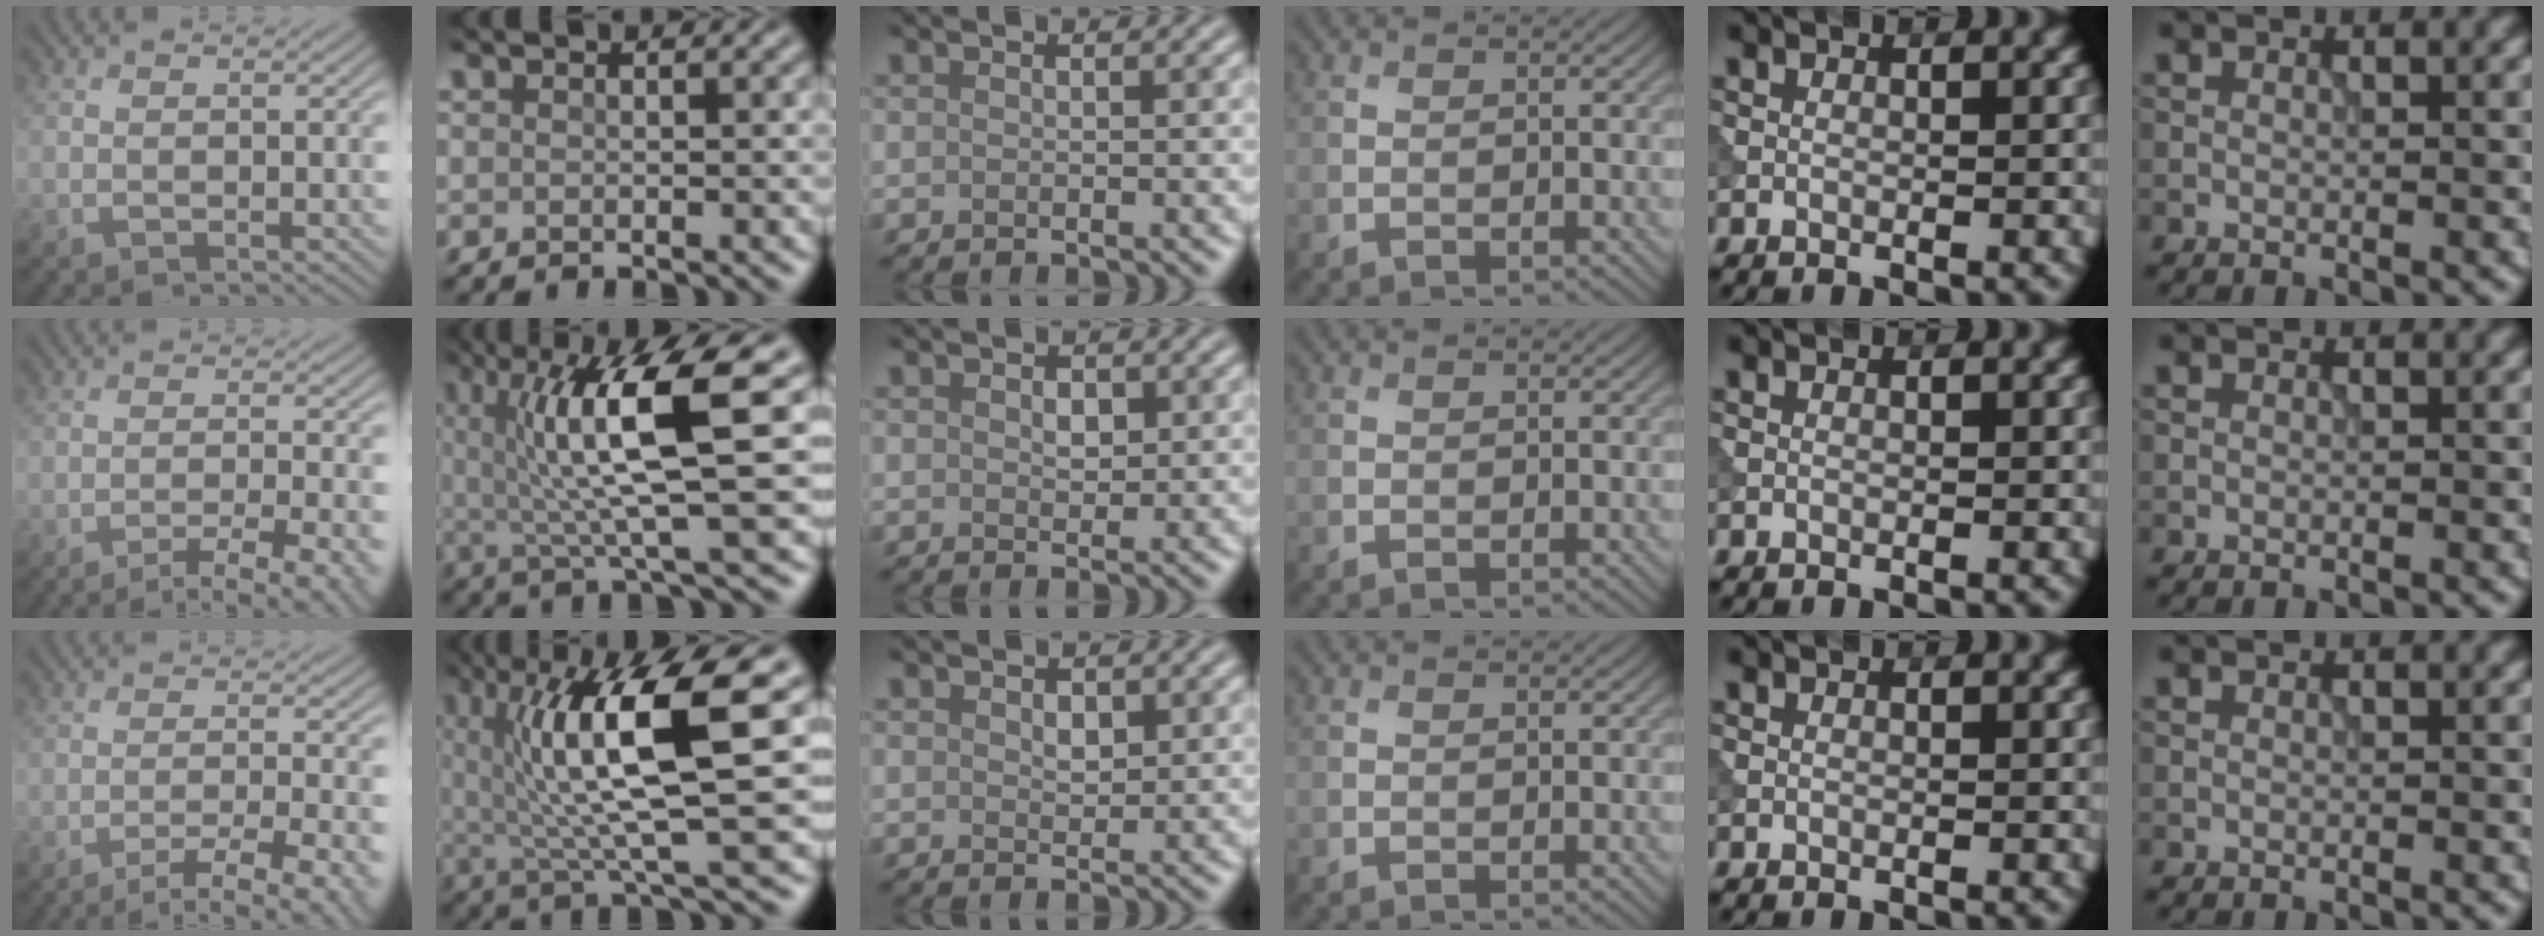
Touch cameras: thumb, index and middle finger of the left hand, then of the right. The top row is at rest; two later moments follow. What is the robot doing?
{"motion": "extract", "object": "tissue"}